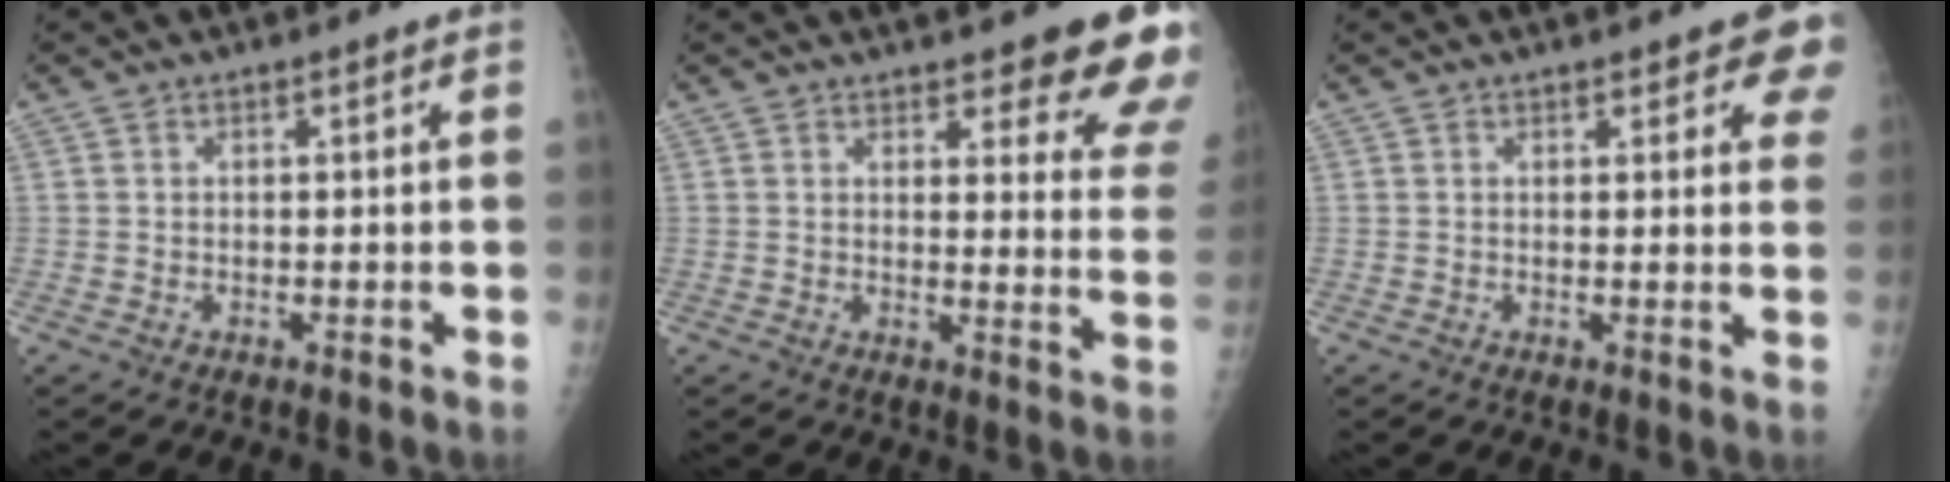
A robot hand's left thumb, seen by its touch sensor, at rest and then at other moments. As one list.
[{"total": 13.9, "force": [10.4, 4.0, 8.3], "torque": [-0.054, -0.061, 0.106]}, {"total": 6.4, "force": [4.4, 2.4, 3.9], "torque": [-0.012, -0.014, 0.041]}]